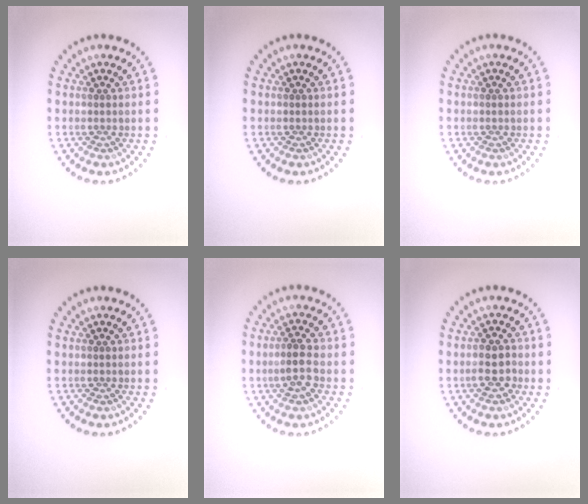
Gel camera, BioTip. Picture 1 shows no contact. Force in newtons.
{"total": 0.0}
{"total": 0.0}
{"total": 0.0}
{"total": 2.7, "press": 2.7, "slide": 0.4}
{"total": 2.5, "press": 2.4, "slide": 0.6}